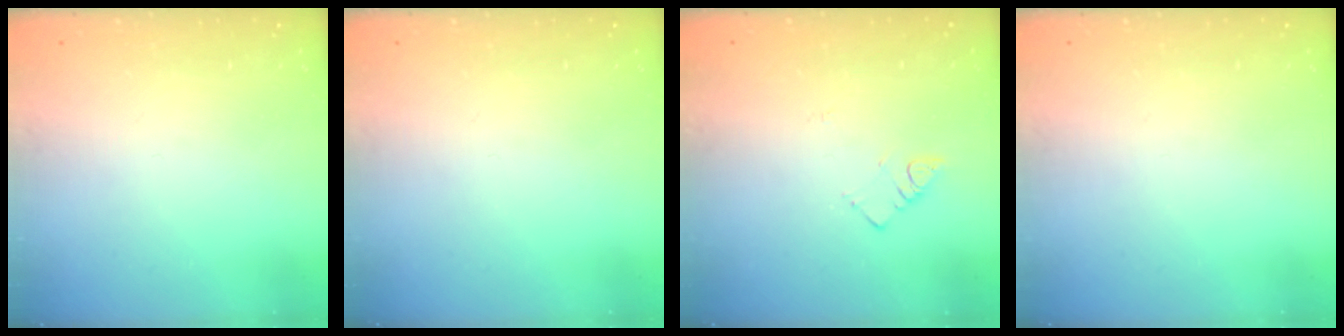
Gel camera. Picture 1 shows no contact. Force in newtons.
{"total": 0.0}
{"total": 3.3, "press": 3.3, "slide": 0.5}
{"total": 0.0}